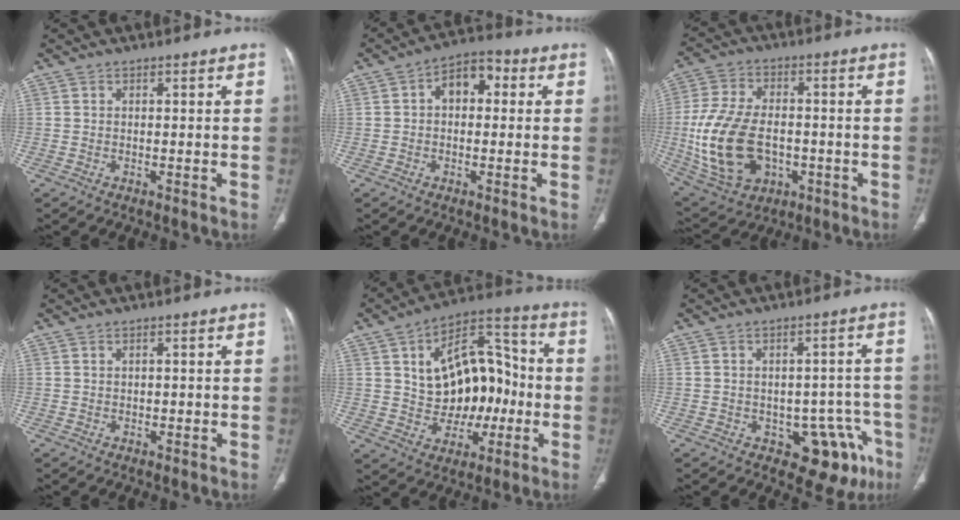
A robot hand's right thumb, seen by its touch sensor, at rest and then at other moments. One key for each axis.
{"total": 7.0, "fx": 0.9, "fy": 4.5, "fz": 5.2, "tx": -0.056, "ty": 0.024, "tz": 0.002}
{"total": 18.6, "fx": -2.9, "fy": 12.2, "fz": 13.8, "tx": -0.275, "ty": 0.007, "tz": -0.032}
{"total": 0.6, "fx": 0.1, "fy": 0.5, "fz": 0.3, "tx": -0.002, "ty": 0.002, "tz": 0.000}
{"total": 18.8, "fx": 0.2, "fy": 12.5, "fz": 14.0, "tx": -0.162, "ty": 0.038, "tz": 0.011}
{"total": 11.0, "fx": -5.5, "fy": 6.7, "fz": 6.7, "tx": -0.035, "ty": 0.034, "tz": -0.064}